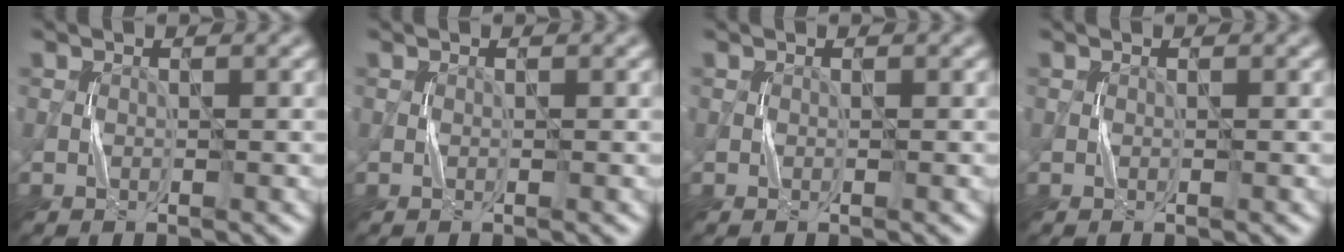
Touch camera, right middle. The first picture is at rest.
{"total": 0.0}
{"total": 0.0}
{"total": 0.0}